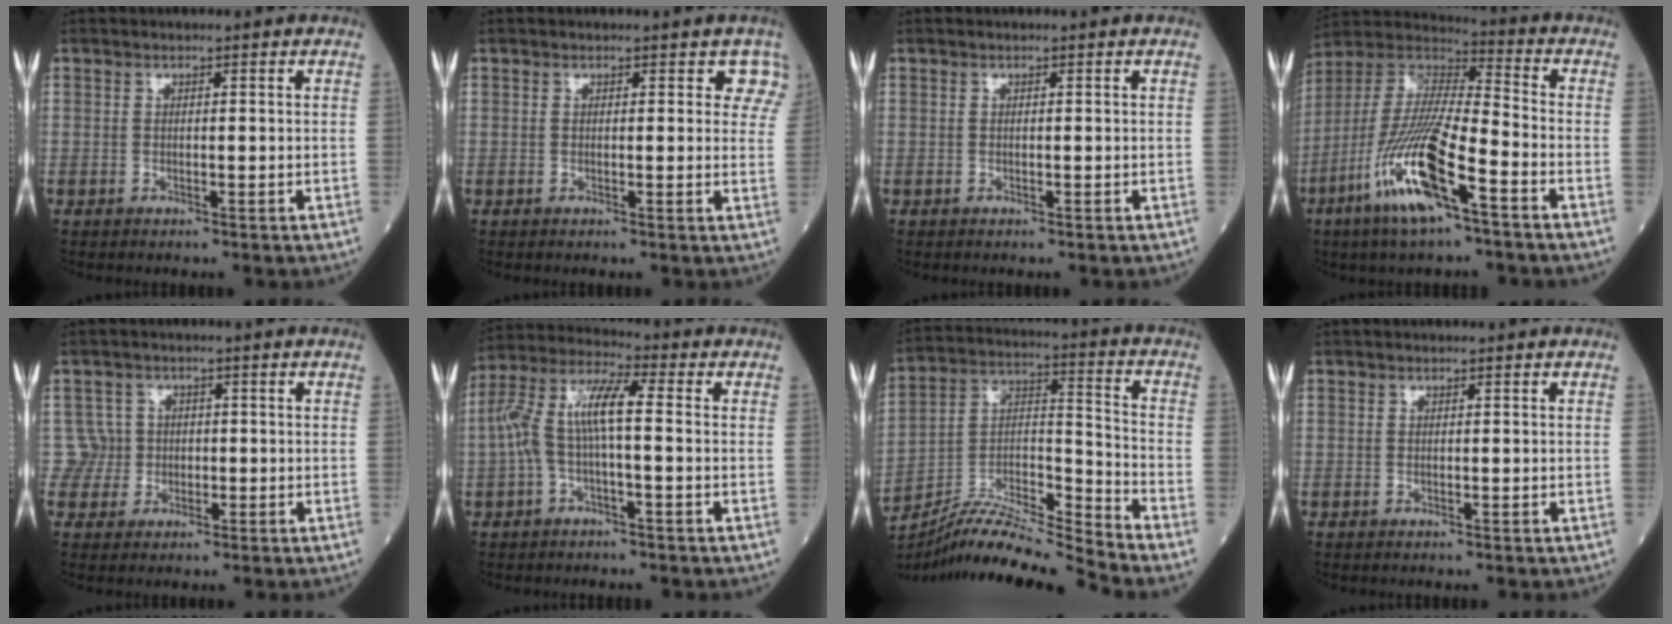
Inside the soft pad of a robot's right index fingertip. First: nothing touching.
{"total": 3.5, "force": [2.6, 1.9, 1.5], "torque": [0.008, -0.002, 0.010]}
{"total": 0.0}
{"total": 16.3, "force": [-7.6, 2.2, 14.2], "torque": [-0.294, -0.021, -0.146]}
{"total": 3.2, "force": [-0.2, 3.0, -0.8], "torque": [0.036, 0.010, -0.007]}
{"total": 9.2, "force": [-0.6, 1.9, 9.0], "torque": [-0.191, 0.037, -0.017]}
{"total": 14.5, "force": [-13.8, -1.5, 4.3], "torque": [-0.070, 0.026, -0.255]}
{"total": 0.0}